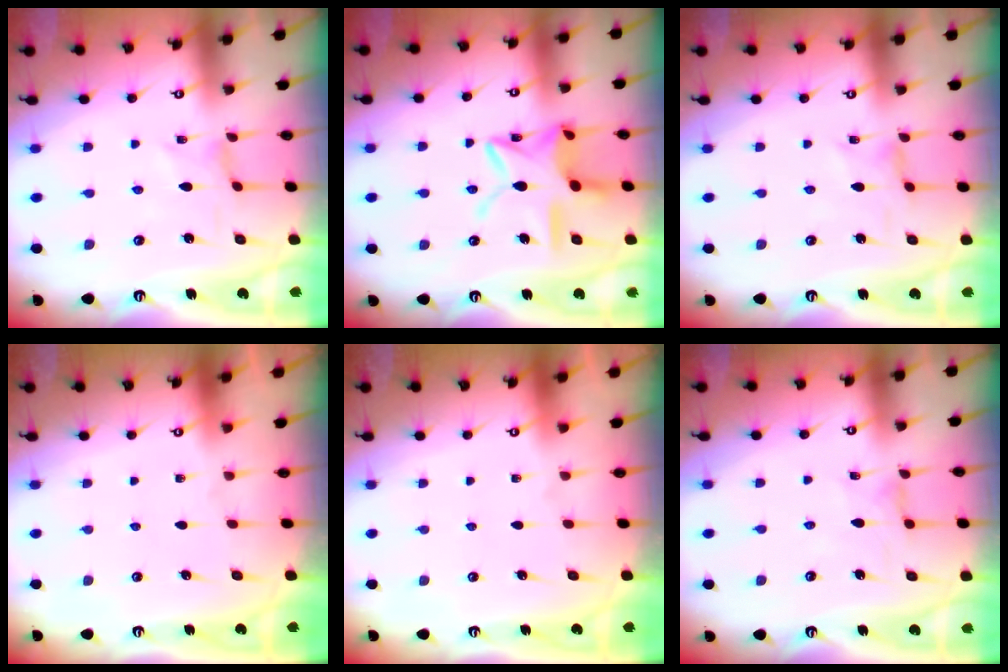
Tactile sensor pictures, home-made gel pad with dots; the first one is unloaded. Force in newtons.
{"total": 14.3, "press": 14.2, "slide": 1.1}
{"total": 0.8, "press": 0.7, "slide": 0.2}
{"total": 0.0}
{"total": 0.0}
{"total": 1.6, "press": 1.6, "slide": 0.2}